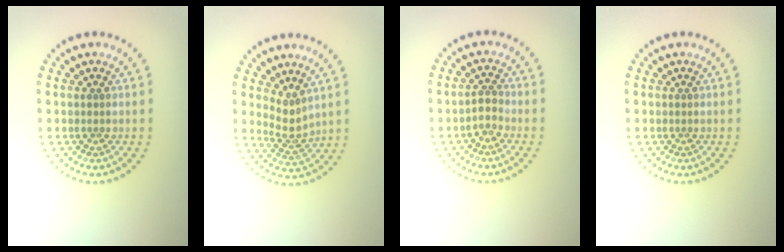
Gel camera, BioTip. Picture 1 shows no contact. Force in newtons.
{"total": 2.3, "press": 1.5, "slide": 1.7}
{"total": 1.6, "press": 1.3, "slide": 0.9}
{"total": 0.0}